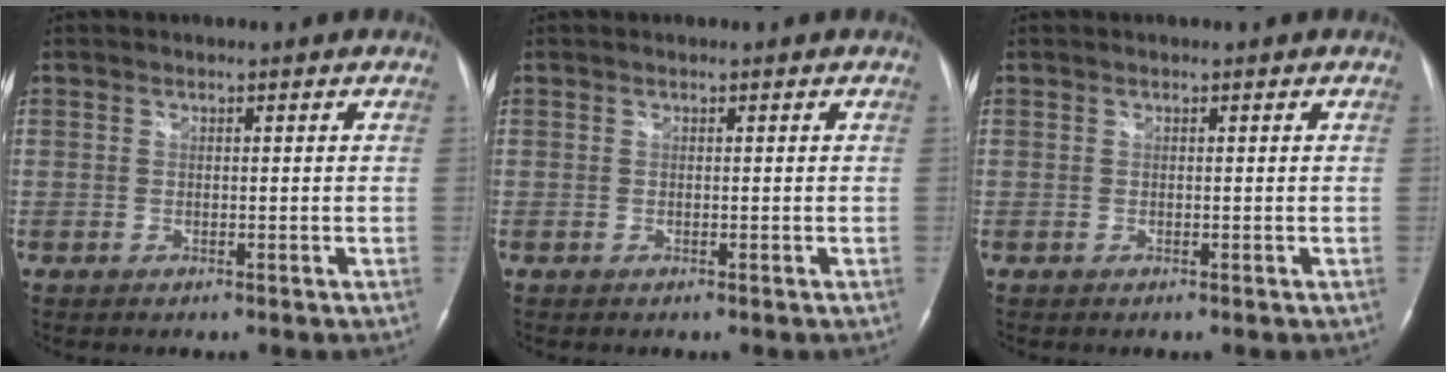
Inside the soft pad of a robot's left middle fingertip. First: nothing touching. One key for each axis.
{"total": 0.0}
{"total": 0.0}